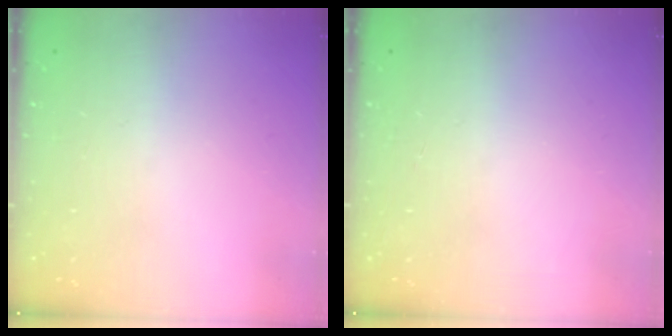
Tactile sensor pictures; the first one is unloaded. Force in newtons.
{"total": 0.0}